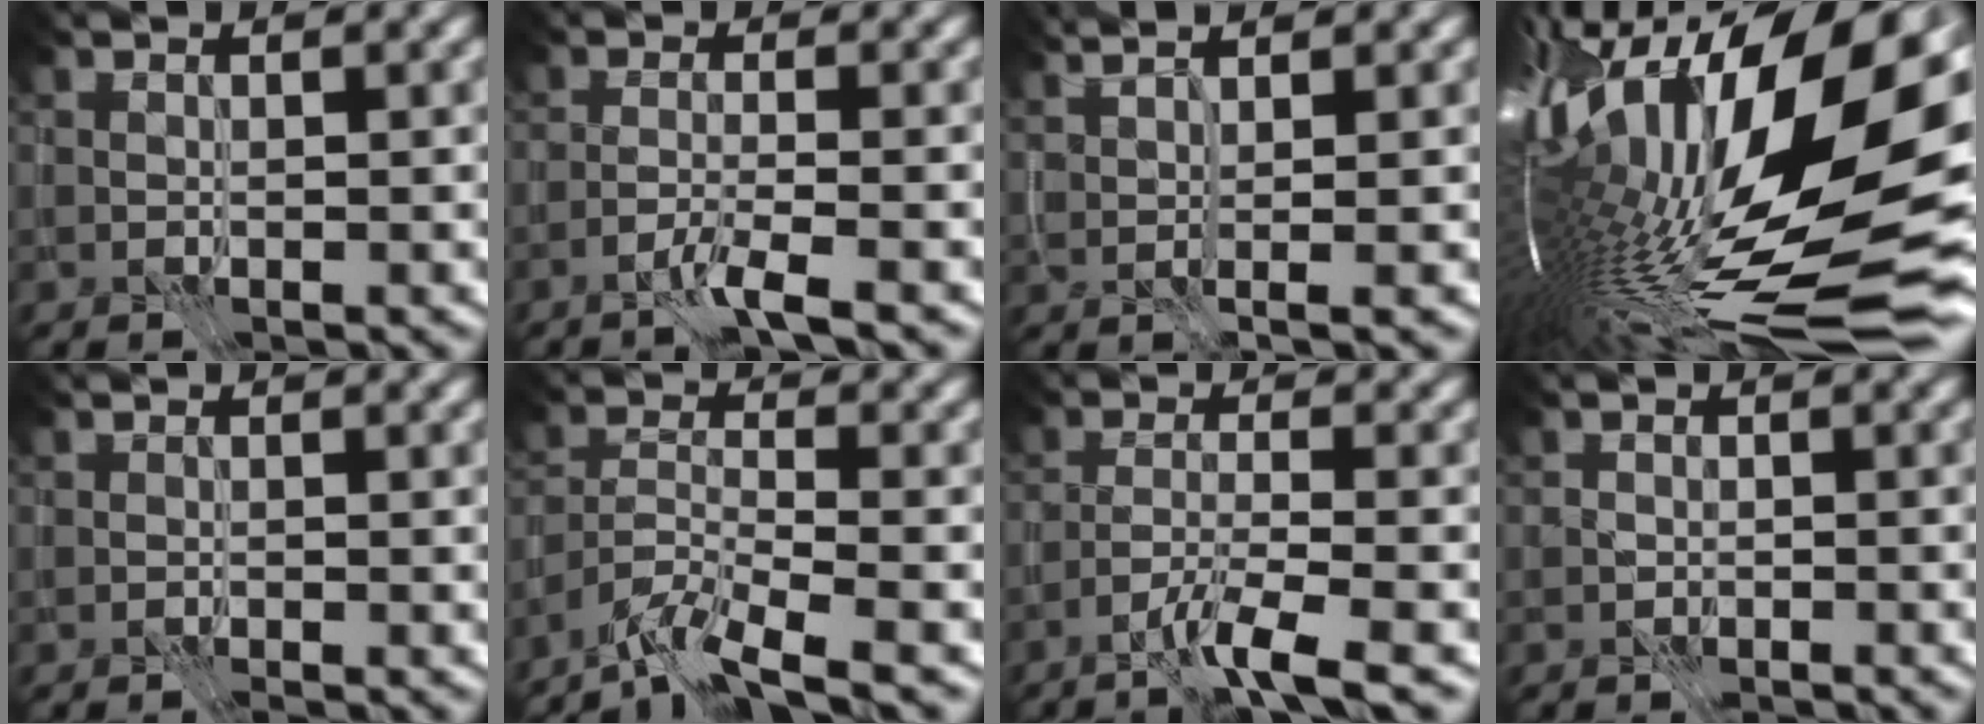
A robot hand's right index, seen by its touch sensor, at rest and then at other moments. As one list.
[{"total": 2.3, "force": [-1.9, -0.2, 1.3], "torque": [-0.021, 0.008, -0.049]}, {"total": 4.8, "force": [2.6, 1.2, 3.9], "torque": [-0.054, 0.018, 0.024]}, {"total": 21.1, "force": [2.5, 8.6, 19.1], "torque": [-0.356, -0.018, 0.047]}, {"total": 0.5, "force": [-0.5, -0.1, 0.1], "torque": [-0.006, 0.001, -0.012]}, {"total": 6.1, "force": [-5.3, 0.6, 2.9], "torque": [-0.051, -0.004, -0.107]}, {"total": 3.8, "force": [-2.9, -0.1, 2.5], "torque": [-0.043, 0.008, -0.069]}, {"total": 1.1, "force": [-1.1, 0.2, -0.1], "torque": [-0.001, 0.002, -0.020]}]